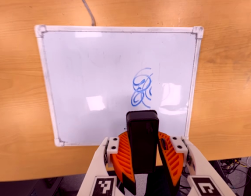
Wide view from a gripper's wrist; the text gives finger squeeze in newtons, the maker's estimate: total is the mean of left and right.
{"total": 8.7, "left": 9.1, "right": 8.3}